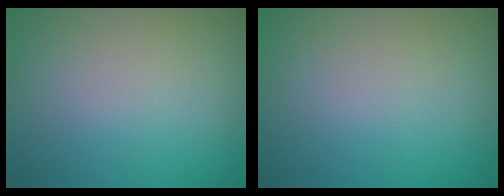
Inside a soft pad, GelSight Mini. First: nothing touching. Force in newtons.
{"total": 0.0}